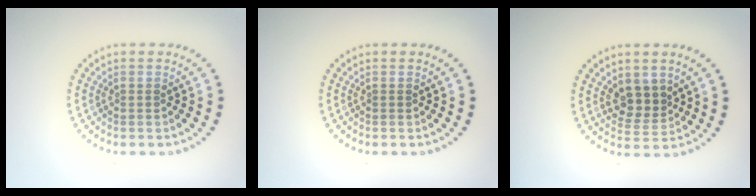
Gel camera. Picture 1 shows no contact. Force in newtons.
{"total": 0.0}
{"total": 2.8, "press": 2.5, "slide": 1.3}